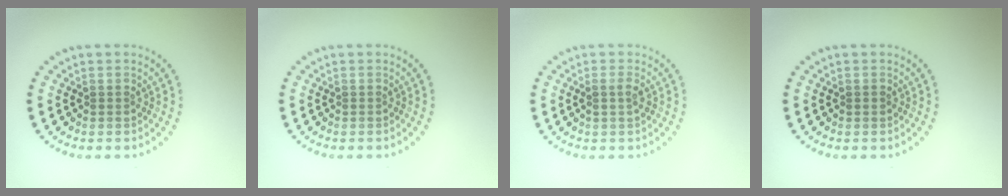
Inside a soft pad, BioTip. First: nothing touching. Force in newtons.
{"total": 0.0}
{"total": 1.2, "press": 1.0, "slide": 0.6}
{"total": 0.5, "press": 0.5, "slide": 0.2}